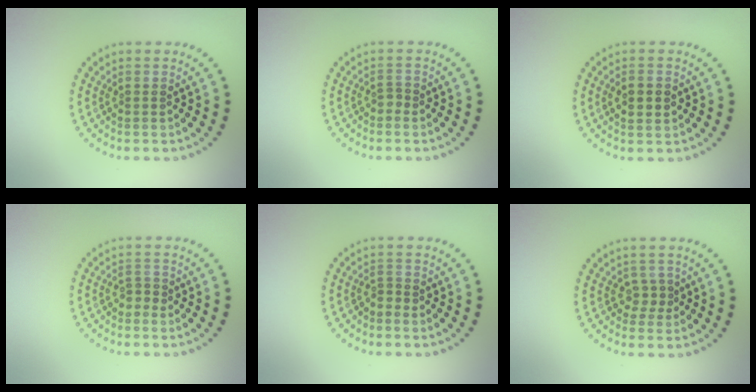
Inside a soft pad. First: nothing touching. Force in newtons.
{"total": 0.9, "press": 0.6, "slide": 0.7}
{"total": 2.1, "press": 2.1, "slide": 0.1}
{"total": 0.9, "press": 0.8, "slide": 0.5}
{"total": 0.7, "press": 0.4, "slide": 0.6}
{"total": 1.4, "press": 1.0, "slide": 1.0}